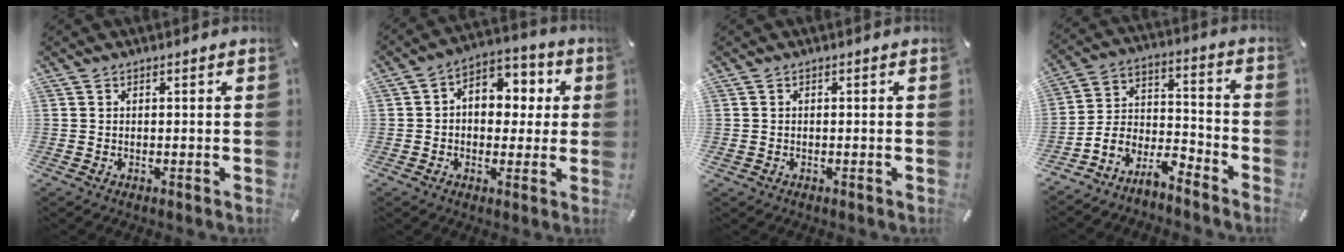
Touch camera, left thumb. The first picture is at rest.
{"total": 7.5, "force": [0.6, 6.2, 4.1], "torque": [-0.053, 0.001, 0.004]}
{"total": 0.7, "force": [-0.3, 0.6, 0.3], "torque": [-0.004, 0.003, -0.007]}
{"total": 8.7, "force": [-7.6, 3.4, 2.5], "torque": [-0.039, 0.027, -0.144]}